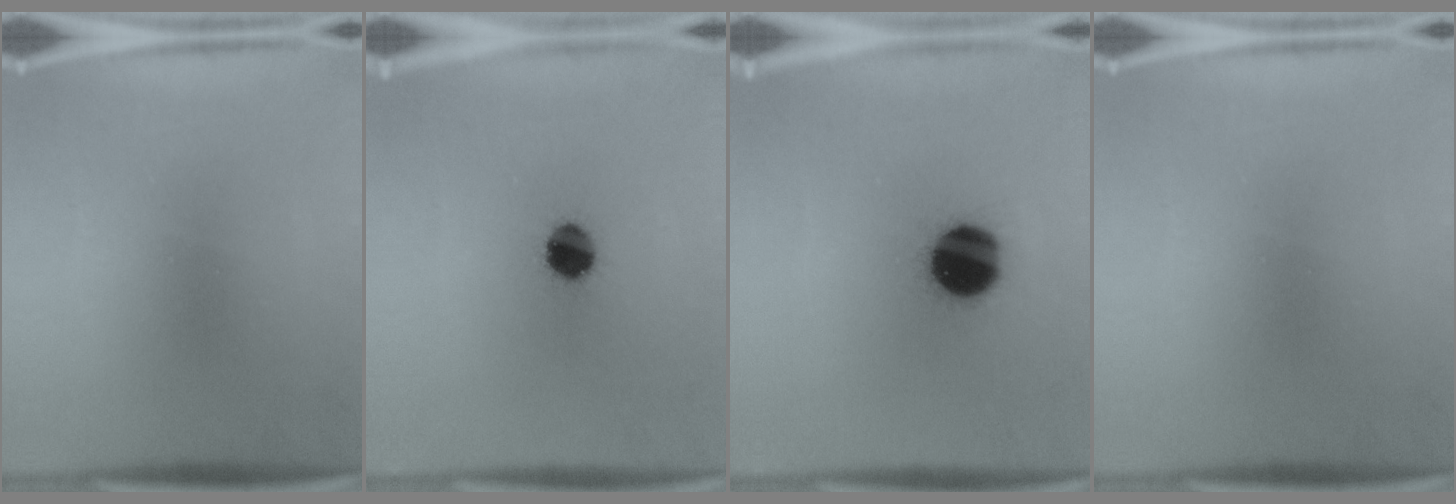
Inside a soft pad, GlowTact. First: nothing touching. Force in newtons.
{"total": 7.9}
{"total": 18.4}
{"total": 0.0}